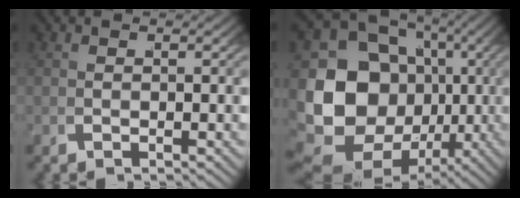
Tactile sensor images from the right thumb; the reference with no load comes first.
{"total": 17.6, "force": [-0.1, 14.0, 10.7], "torque": [-0.260, -0.069, 0.030]}